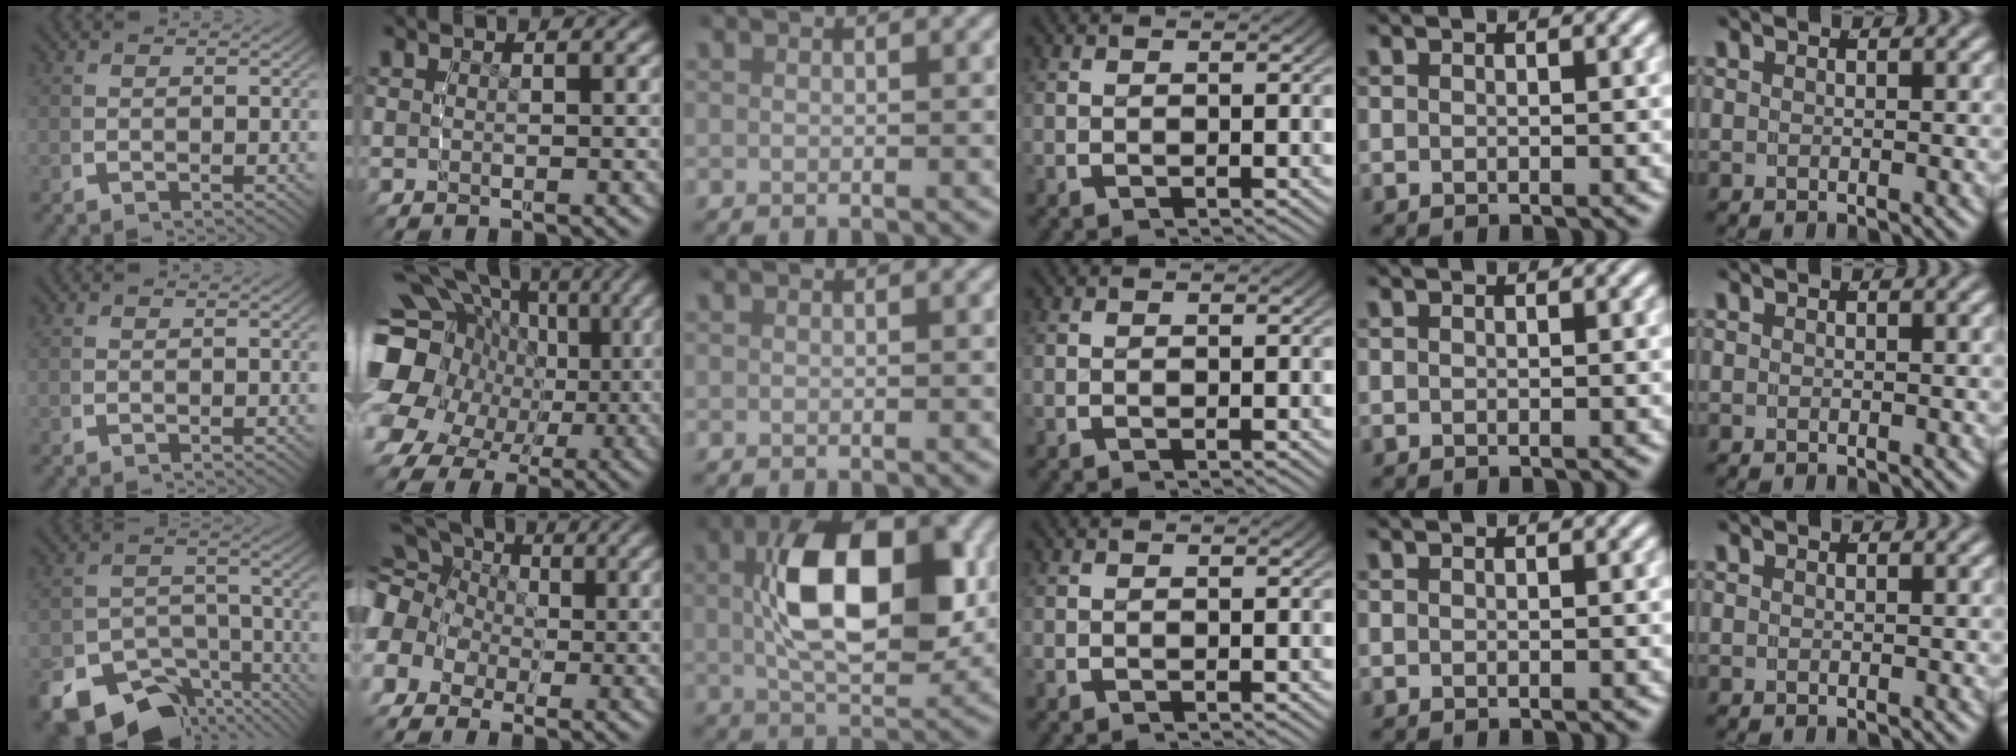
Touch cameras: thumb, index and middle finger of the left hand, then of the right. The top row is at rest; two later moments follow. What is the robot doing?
{"motion": "grasp_and_lifting", "object": "bottle cap"}